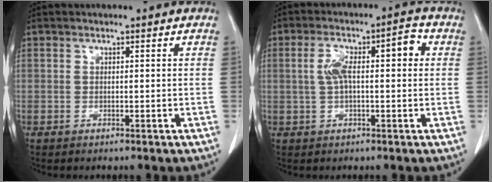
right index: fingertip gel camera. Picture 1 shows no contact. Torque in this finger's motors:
{"motor_torque": [0.33, 0.18, 0.20, 0.05]}